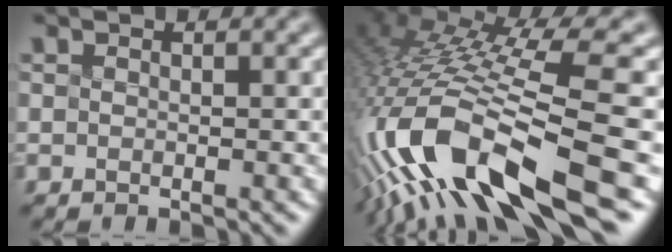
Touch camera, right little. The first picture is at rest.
{"total": 13.3, "force": [-7.5, 3.3, 10.5], "torque": [-0.246, -0.009, -0.092]}